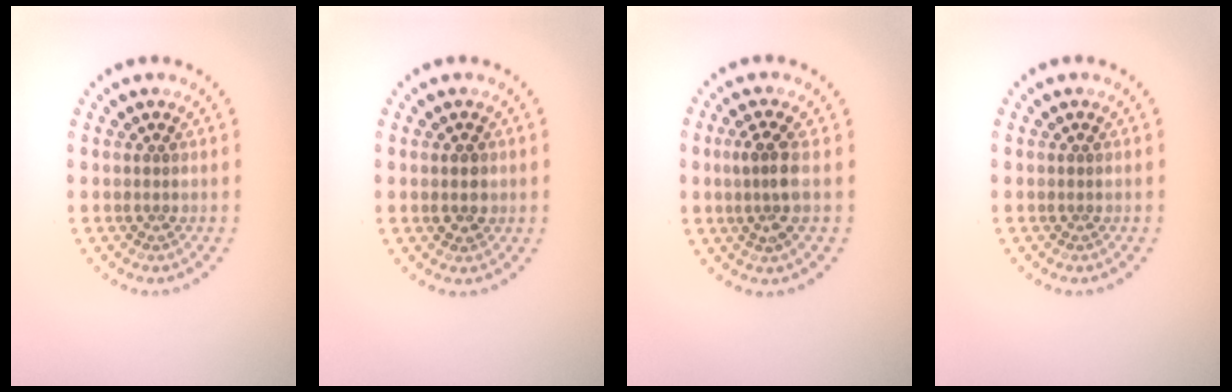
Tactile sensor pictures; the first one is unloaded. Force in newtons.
{"total": 1.4, "press": 1.4, "slide": 0.1}
{"total": 2.7, "press": 2.3, "slide": 1.4}
{"total": 0.0}